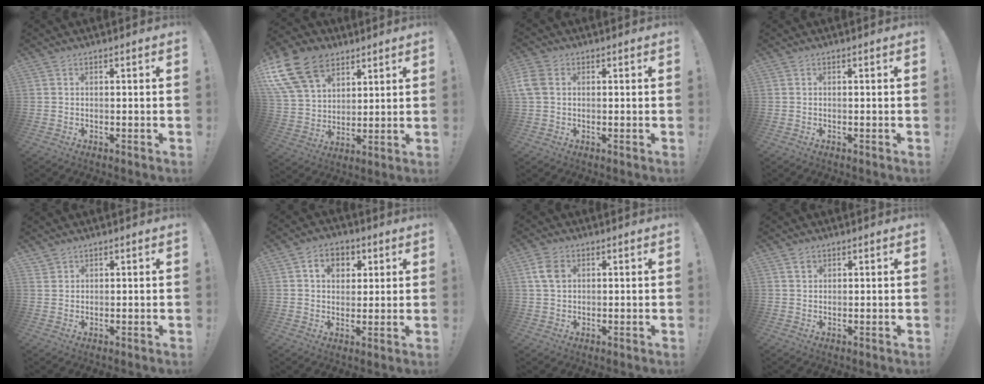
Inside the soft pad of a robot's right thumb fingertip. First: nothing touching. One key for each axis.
{"total": 18.9, "fx": 10.2, "fy": 12.6, "fz": 9.8, "tx": -0.189, "ty": -0.051, "tz": 0.194}
{"total": 5.8, "fx": 1.0, "fy": 4.5, "fz": 3.6, "tx": -0.076, "ty": 0.004, "tz": 0.019}
{"total": 0.0}
{"total": 1.6, "fx": 1.4, "fy": 0.6, "fz": 0.1, "tx": 0.000, "ty": -0.010, "tz": 0.027}
{"total": 8.2, "fx": 3.1, "fy": 6.6, "fz": 3.9, "tx": -0.049, "ty": -0.007, "tz": 0.057}
{"total": 6.3, "fx": 1.9, "fy": 4.5, "fz": 3.9, "tx": -0.062, "ty": 0.001, "tz": 0.037}
{"total": 1.9, "fx": 1.3, "fy": 1.3, "fz": 0.5, "tx": 0.001, "ty": -0.008, "tz": 0.023}